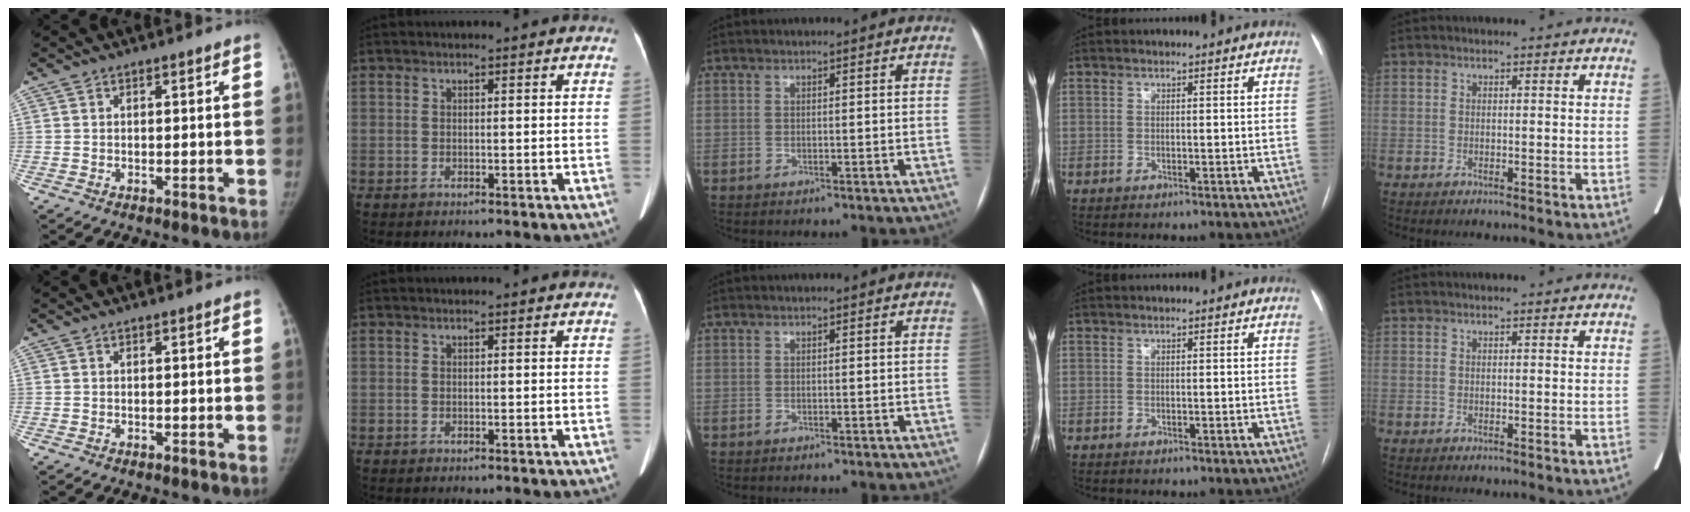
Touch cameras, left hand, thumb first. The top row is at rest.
{}